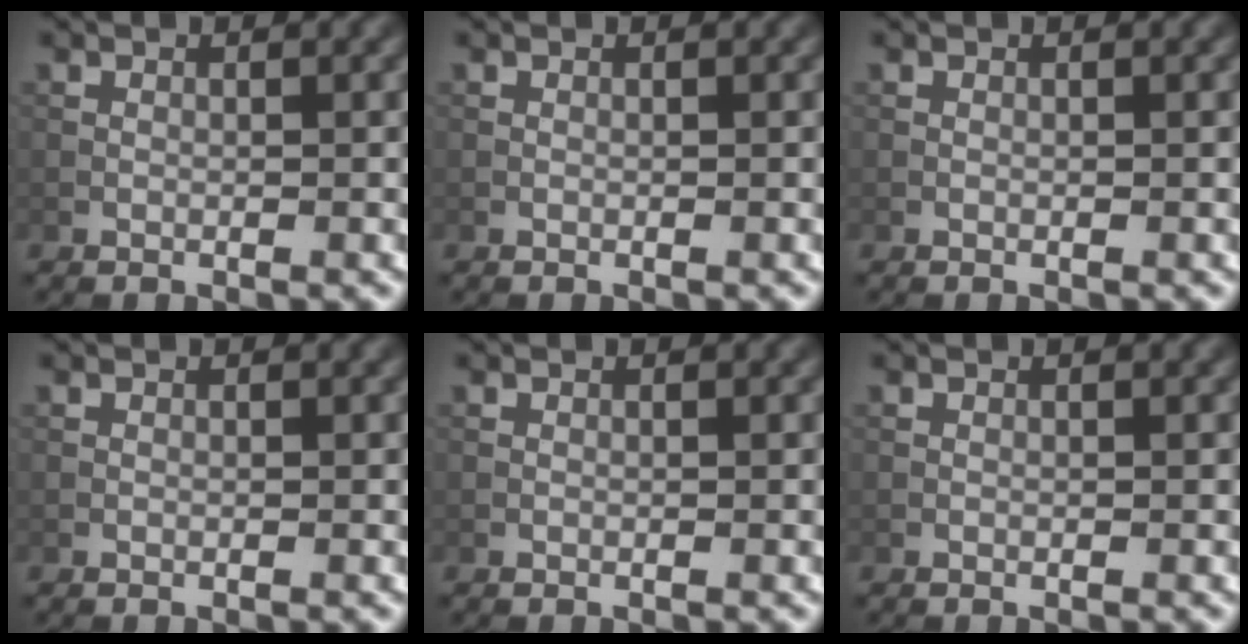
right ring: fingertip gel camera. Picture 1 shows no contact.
{"total": 0.0}
{"total": 0.0}
{"total": 0.0}
{"total": 0.0}
{"total": 0.0}